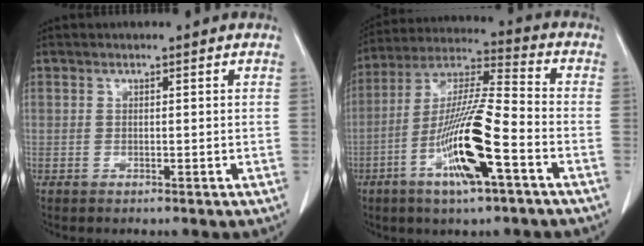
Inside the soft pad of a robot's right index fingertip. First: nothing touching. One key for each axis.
{"total": 15.1, "fx": -5.8, "fy": 1.3, "fz": 13.9, "tx": -0.271, "ty": -0.007, "tz": -0.106}